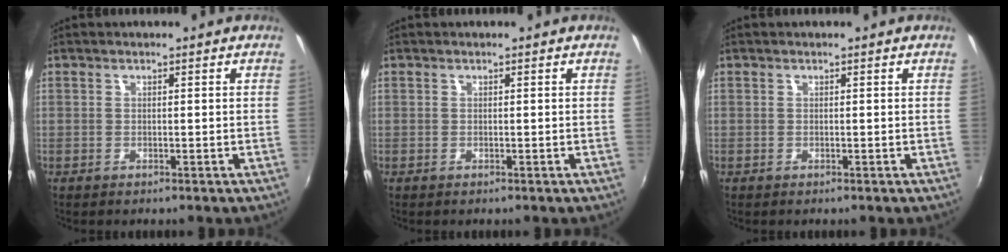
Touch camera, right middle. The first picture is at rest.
{"total": 0.0}
{"total": 0.0}